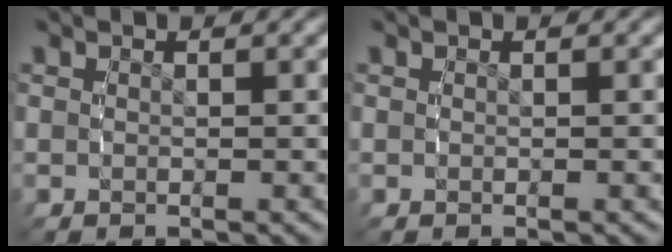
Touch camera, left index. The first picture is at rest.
{"total": 0.0}